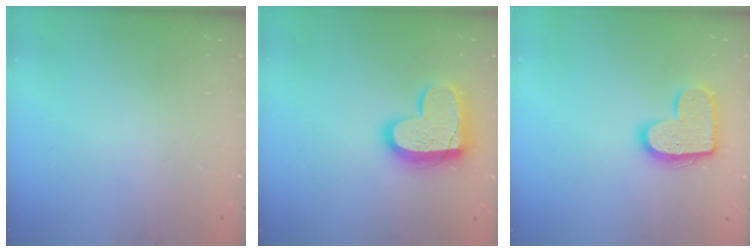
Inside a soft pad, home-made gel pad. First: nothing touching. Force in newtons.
{"total": 15.7, "press": 15.6, "slide": 1.1}
{"total": 13.5, "press": 13.5, "slide": 0.7}